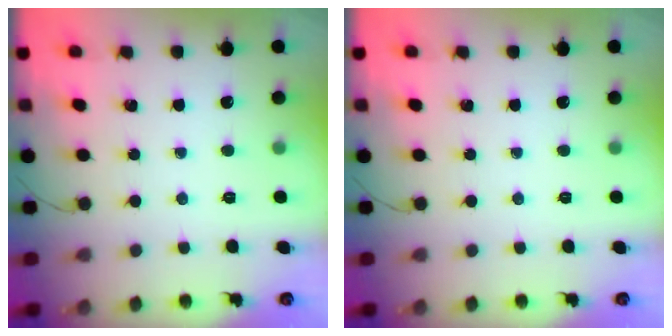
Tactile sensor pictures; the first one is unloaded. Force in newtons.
{"total": 0.0}